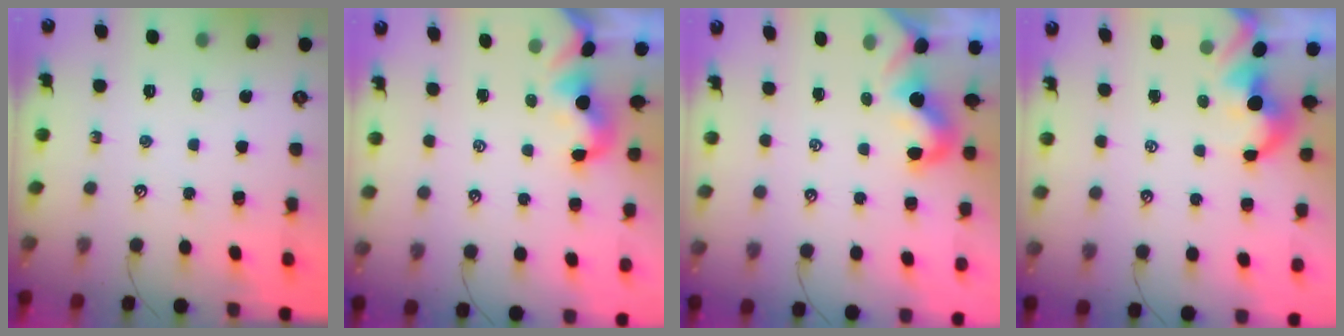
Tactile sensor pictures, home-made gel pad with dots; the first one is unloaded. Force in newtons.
{"total": 1.2, "press": 1.1, "slide": 0.2}
{"total": 2.2, "press": 2.1, "slide": 0.6}
{"total": 1.8, "press": 1.5, "slide": 1.0}